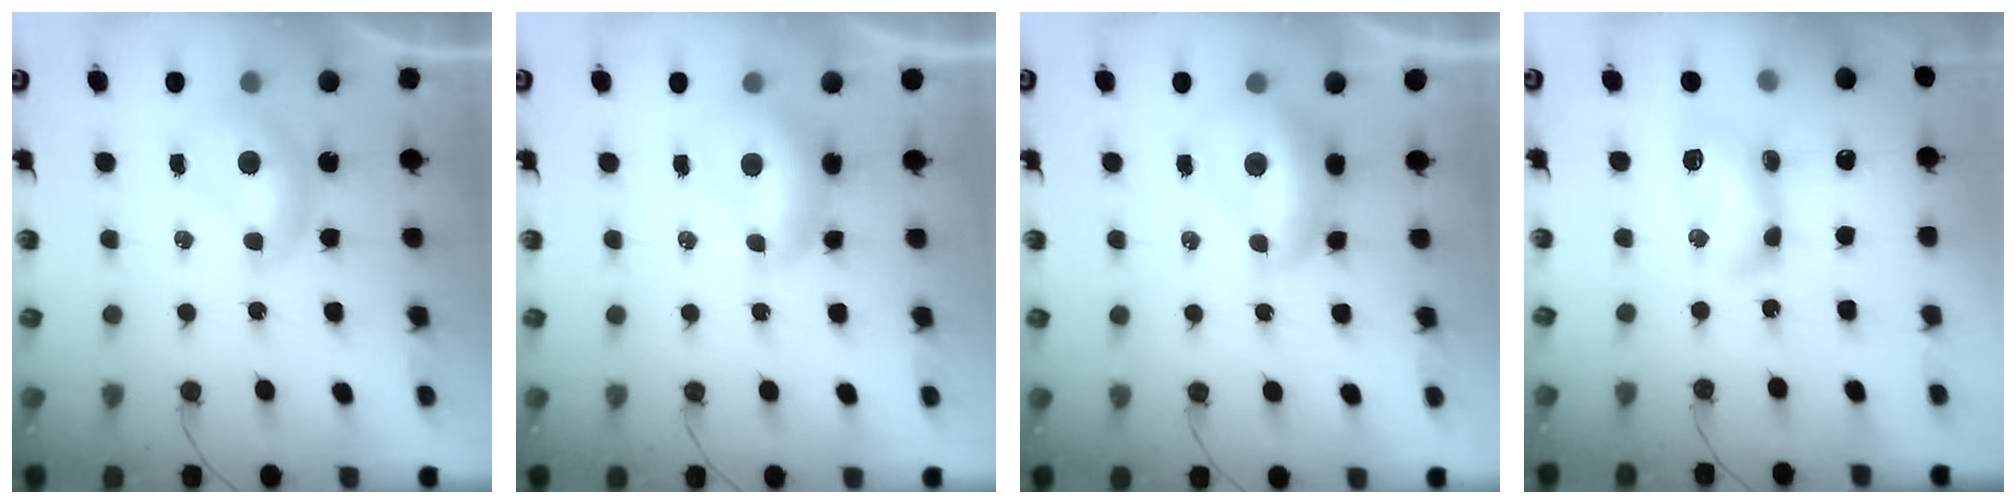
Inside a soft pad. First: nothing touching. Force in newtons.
{"total": 1.4, "press": 0.8, "slide": 1.1}
{"total": 2.8, "press": 2.7, "slide": 0.9}
{"total": 8.5, "press": 8.4, "slide": 0.5}